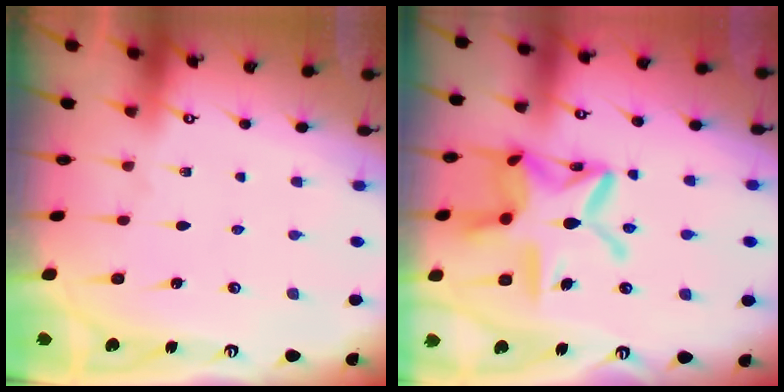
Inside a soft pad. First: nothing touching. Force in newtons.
{"total": 21.1, "press": 21.0, "slide": 1.9}